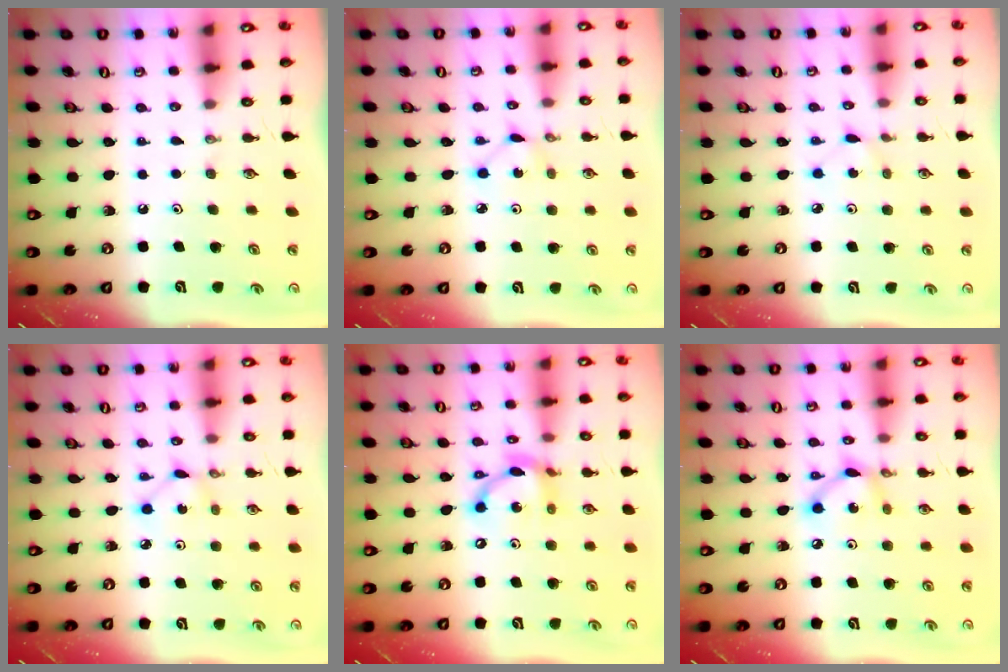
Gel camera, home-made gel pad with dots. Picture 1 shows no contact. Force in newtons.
{"total": 2.0, "press": 2.0, "slide": 0.3}
{"total": 2.3, "press": 2.3, "slide": 0.3}
{"total": 2.0, "press": 1.9, "slide": 0.2}
{"total": 11.3, "press": 11.3, "slide": 0.8}
{"total": 7.0, "press": 7.0, "slide": 0.3}